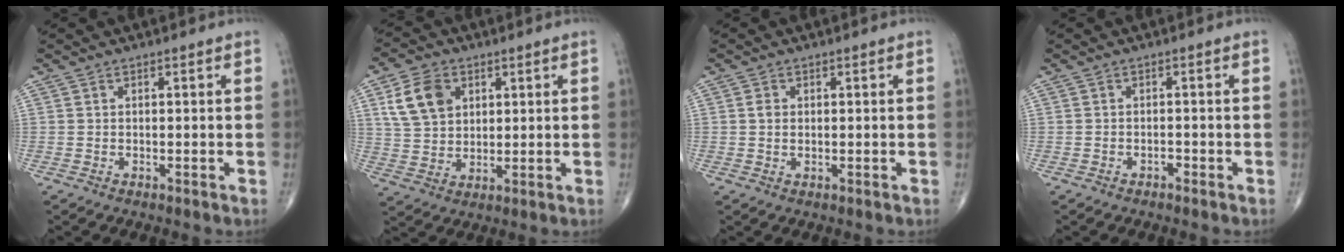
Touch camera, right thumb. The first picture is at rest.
{"total": 9.6, "force": [3.6, 7.0, 5.5], "torque": [-0.086, -0.008, 0.073]}
{"total": 1.9, "force": [0.3, 1.3, 1.3], "torque": [-0.020, -0.002, 0.005]}
{"total": 0.9, "force": [-0.7, 0.5, 0.3], "torque": [-0.002, 0.003, -0.014]}